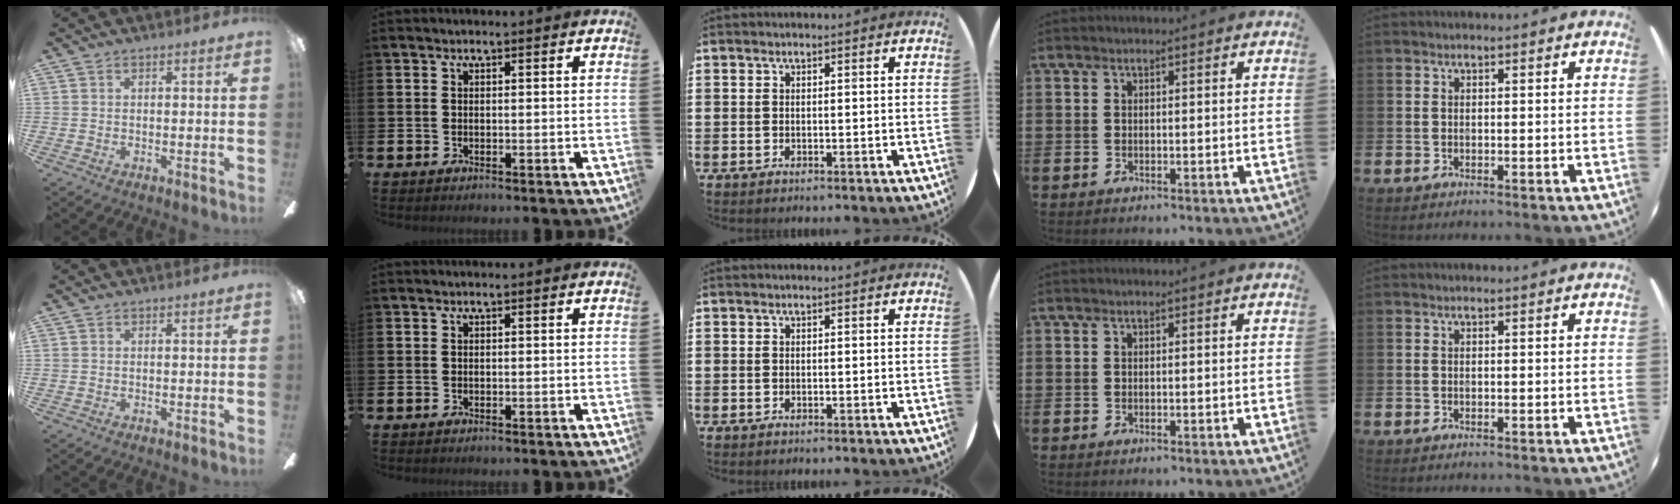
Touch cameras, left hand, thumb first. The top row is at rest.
{}